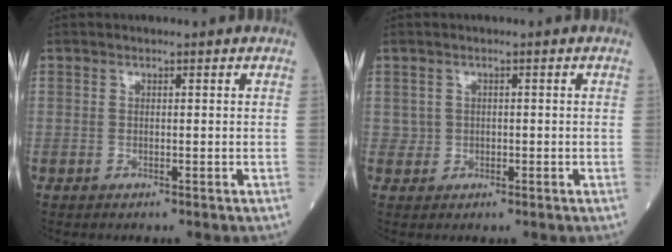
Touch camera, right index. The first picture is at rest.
{"total": 1.3, "force": [0.1, 1.3, 0.1], "torque": [0.003, 0.004, 0.001]}